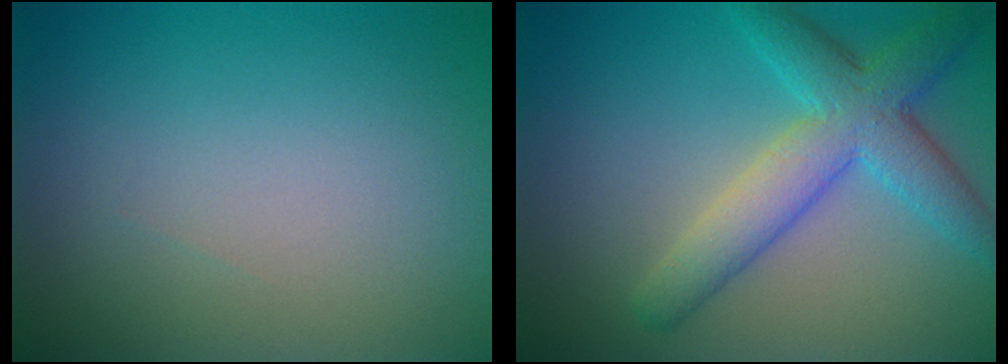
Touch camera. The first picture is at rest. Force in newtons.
{"total": 6.0, "press": 6.0, "slide": 0.2}